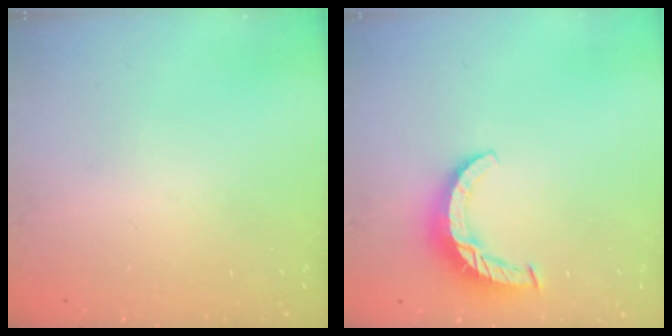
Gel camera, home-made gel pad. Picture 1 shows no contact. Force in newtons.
{"total": 9.3, "press": 9.3, "slide": 0.5}